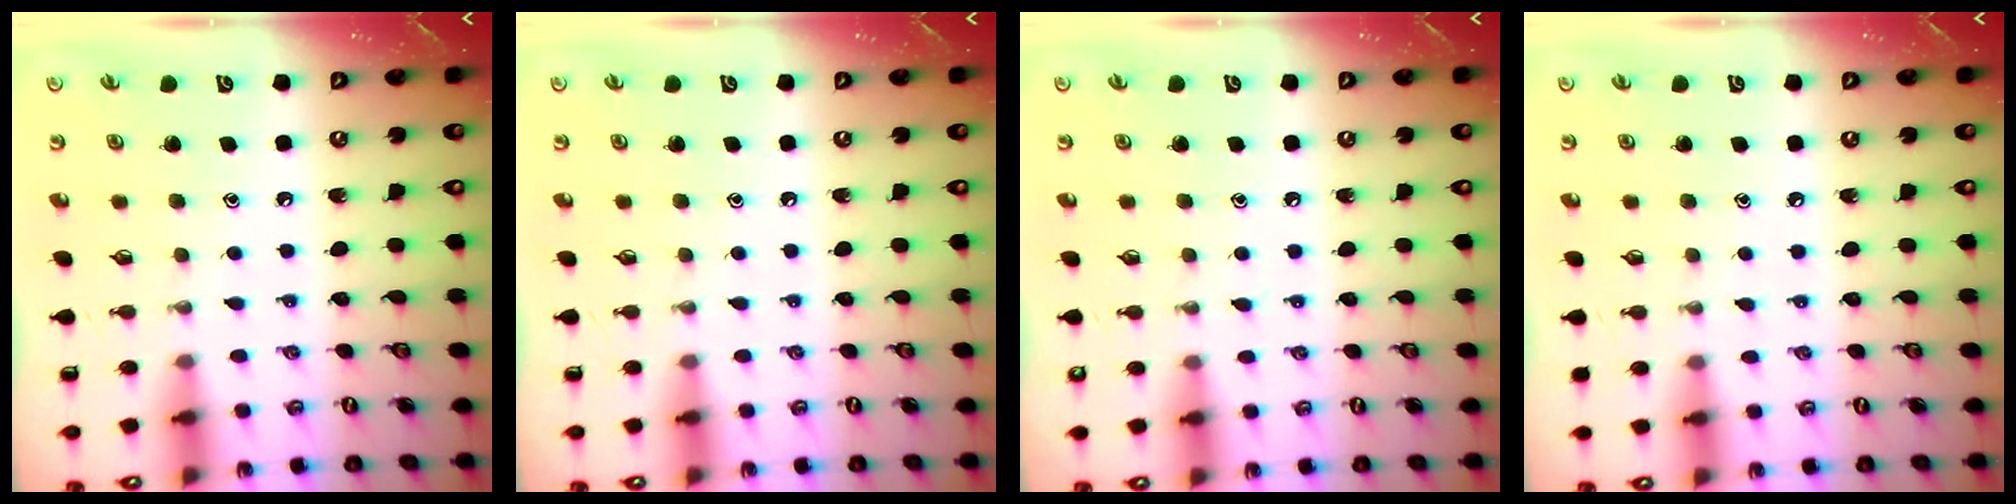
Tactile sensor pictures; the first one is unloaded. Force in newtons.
{"total": 0.0}
{"total": 3.5, "press": 3.4, "slide": 0.6}
{"total": 2.6, "press": 2.6, "slide": 0.3}